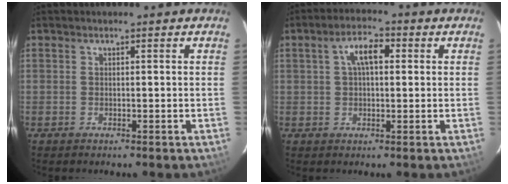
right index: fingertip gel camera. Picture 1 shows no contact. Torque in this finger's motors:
{"motor_torque": [0.10, 0.00, 0.15, 0.06]}